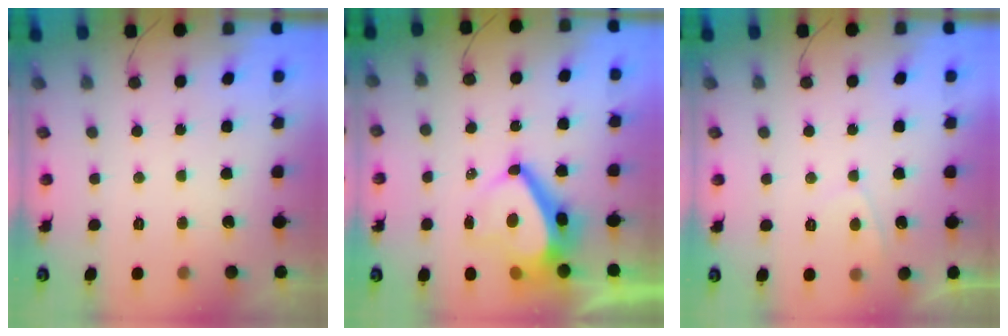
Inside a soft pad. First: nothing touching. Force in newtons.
{"total": 9.4, "press": 9.4, "slide": 0.7}
{"total": 1.6, "press": 1.5, "slide": 0.6}